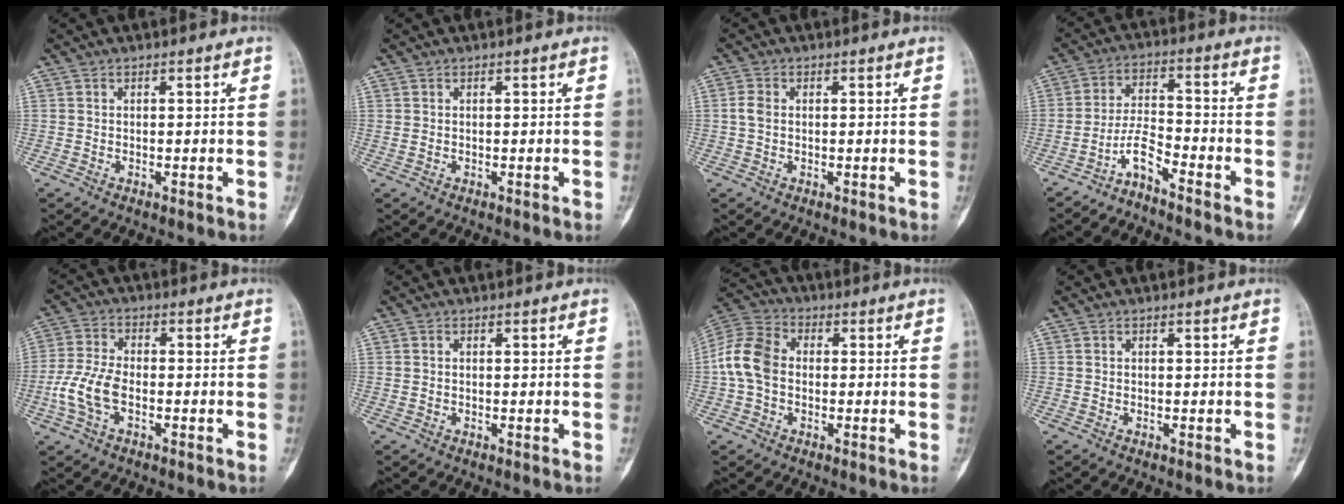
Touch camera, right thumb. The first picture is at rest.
{"total": 0.7, "force": [0.0, 0.4, 0.6], "torque": [-0.014, 0.003, 0.007]}
{"total": 2.3, "force": [0.1, 1.6, 1.6], "torque": [-0.035, 0.003, -0.001]}
{"total": 5.0, "force": [-4.3, 0.7, 2.5], "torque": [-0.048, 0.047, -0.089]}
{"total": 8.3, "force": [-2.3, 4.5, 6.6], "torque": [-0.153, 0.017, -0.049]}
{"total": 0.7, "force": [0.0, 0.5, 0.5], "torque": [-0.012, 0.000, 0.002]}
{"total": 9.7, "force": [-0.5, 7.1, 6.6], "torque": [-0.131, 0.029, -0.021]}
{"total": 0.0}